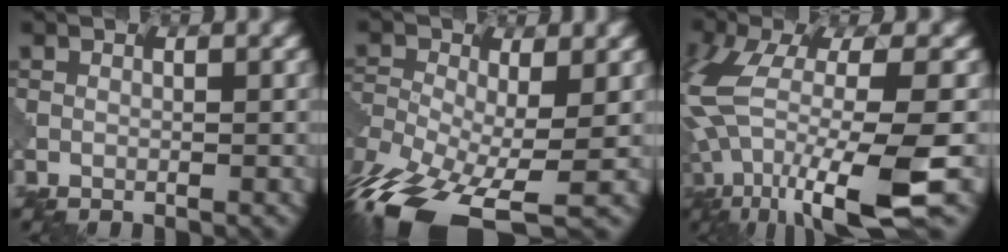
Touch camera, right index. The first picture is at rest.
{"total": 12.8, "force": [-6.7, 6.1, 9.0], "torque": [-0.199, -0.011, -0.099]}
{"total": 12.1, "force": [-4.2, 3.1, 10.9], "torque": [-0.236, -0.017, -0.065]}